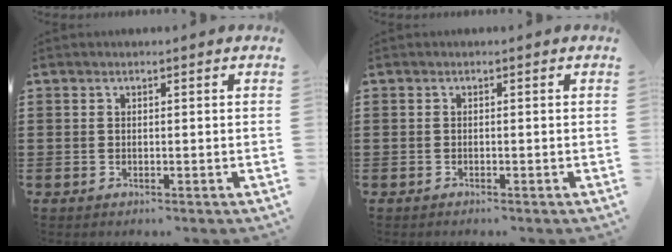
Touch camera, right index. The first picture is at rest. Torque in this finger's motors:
{"motor_torque": [-0.15, -0.16, 0.00, 0.02]}